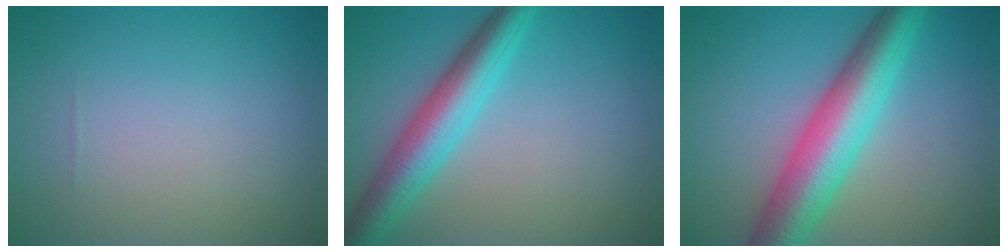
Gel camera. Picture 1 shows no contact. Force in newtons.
{"total": 5.8, "press": 5.8, "slide": 0.1}
{"total": 8.4, "press": 8.4, "slide": 0.2}